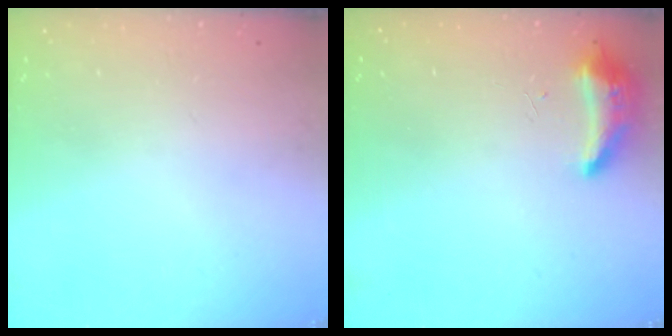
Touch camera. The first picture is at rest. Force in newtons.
{"total": 8.5, "press": 8.4, "slide": 1.6}